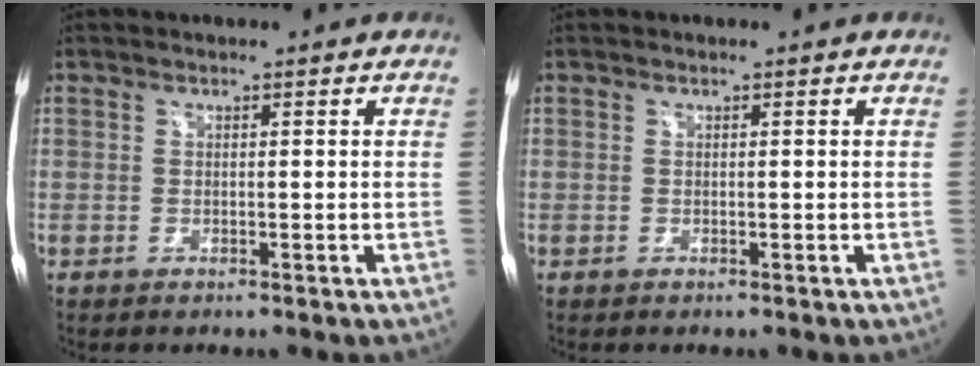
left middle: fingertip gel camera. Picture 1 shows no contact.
{"total": 0.0}